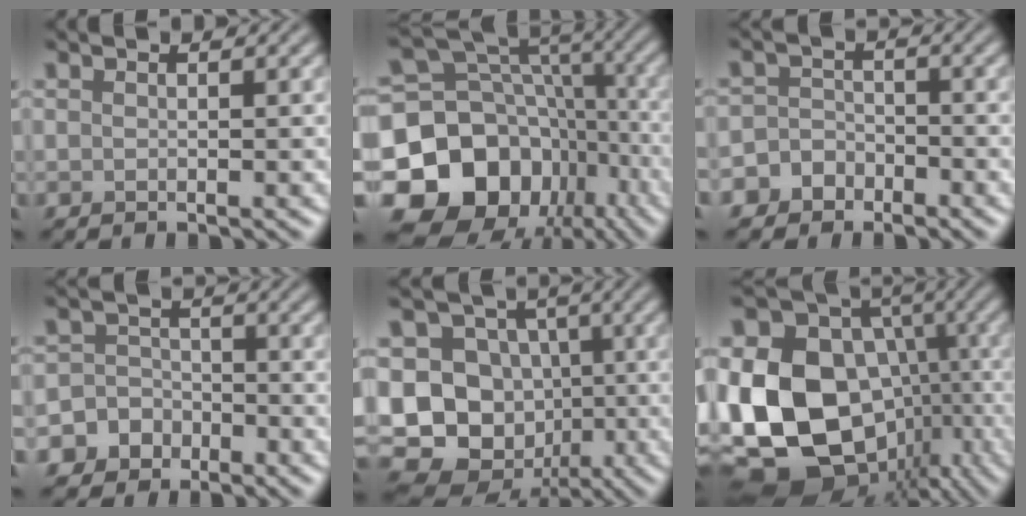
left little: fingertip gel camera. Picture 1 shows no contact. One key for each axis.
{"total": 16.2, "fx": -6.0, "fy": 12.9, "fz": 7.7, "tx": -0.157, "ty": 0.016, "tz": -0.107}
{"total": 4.1, "fx": -2.7, "fy": 3.1, "fz": 0.4, "tx": 0.027, "ty": -0.002, "tz": -0.061}
{"total": 6.3, "fx": -3.7, "fy": 5.2, "fz": 0.5, "tx": 0.008, "ty": -0.002, "tz": -0.085}
{"total": 16.3, "fx": -2.9, "fy": 14.8, "fz": 6.4, "tx": -0.142, "ty": -0.005, "tz": -0.068}
{"total": 20.9, "fx": -3.7, "fy": 16.4, "fz": 12.4, "tx": -0.251, "ty": -0.026, "tz": -0.029}